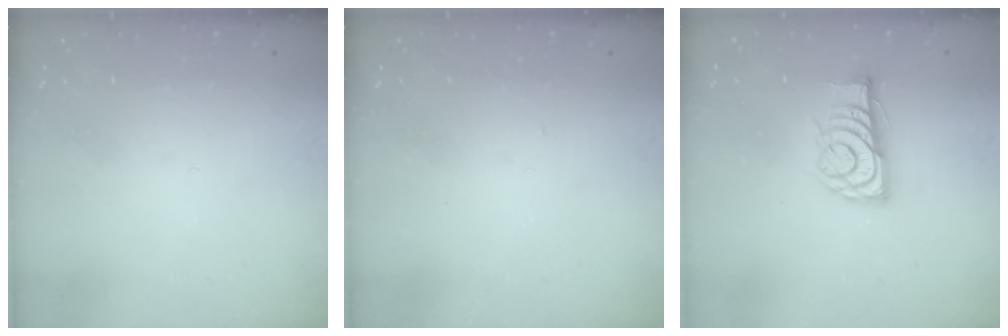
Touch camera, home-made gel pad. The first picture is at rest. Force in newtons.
{"total": 3.2, "press": 3.2, "slide": 0.5}
{"total": 11.5, "press": 11.4, "slide": 0.5}